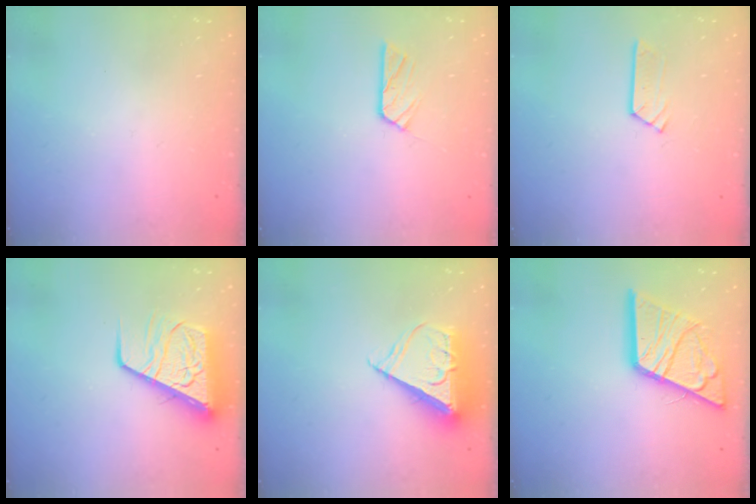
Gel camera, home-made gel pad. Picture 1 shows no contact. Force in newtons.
{"total": 5.4, "press": 5.4, "slide": 0.2}
{"total": 3.3, "press": 3.2, "slide": 0.2}
{"total": 13.4, "press": 13.3, "slide": 1.4}
{"total": 10.5, "press": 10.4, "slide": 0.5}
{"total": 19.5, "press": 19.5, "slide": 1.9}